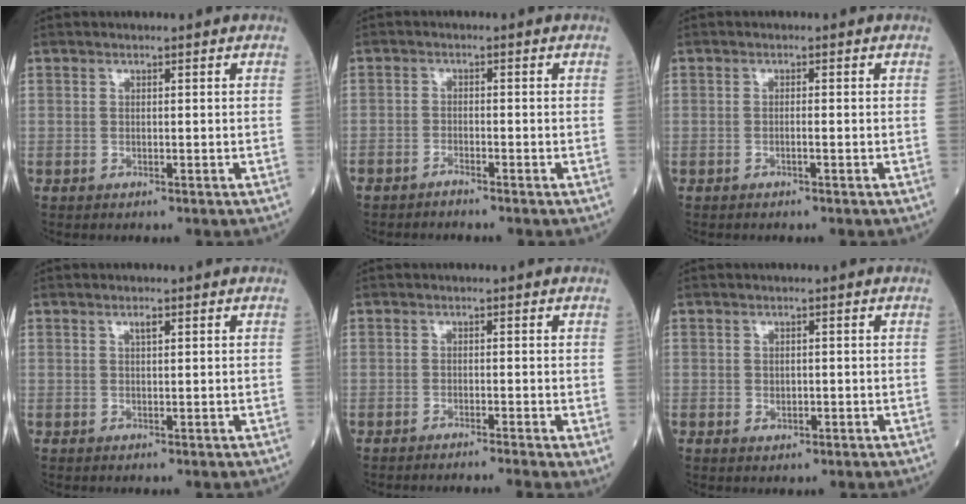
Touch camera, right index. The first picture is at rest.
{"total": 1.1, "force": [-1.1, 0.1, 0.1], "torque": [-0.004, 0.000, -0.022]}
{"total": 0.6, "force": [-0.2, 0.0, 0.6], "torque": [-0.014, 0.002, -0.002]}
{"total": 0.9, "force": [0.7, 0.1, 0.6], "torque": [-0.017, 0.002, 0.012]}
{"total": 3.0, "force": [-2.0, -0.4, 2.2], "torque": [-0.020, -0.002, -0.030]}
{"total": 1.2, "force": [-0.2, 0.9, 0.8], "torque": [-0.013, -0.001, 0.001]}